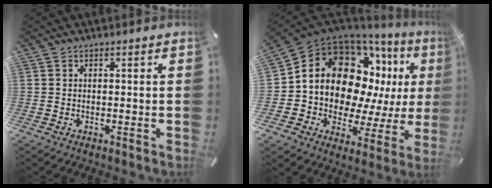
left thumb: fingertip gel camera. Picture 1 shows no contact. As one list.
[{"total": 17.2, "force": [6.5, 13.2, 8.9], "torque": [-0.155, -0.066, 0.125]}]